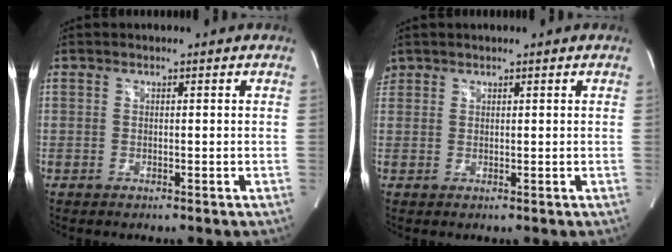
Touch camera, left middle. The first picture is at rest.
{"total": 1.6, "force": [1.2, 1.0, 0.0], "torque": [0.000, 0.015, 0.025]}